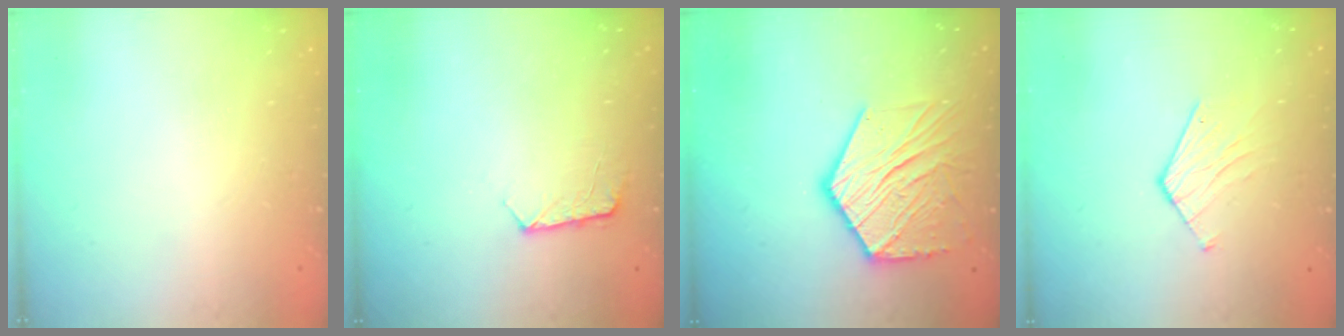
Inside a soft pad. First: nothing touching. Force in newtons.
{"total": 8.1, "press": 8.1, "slide": 0.7}
{"total": 16.2, "press": 16.1, "slide": 1.4}
{"total": 6.3, "press": 6.3, "slide": 0.5}